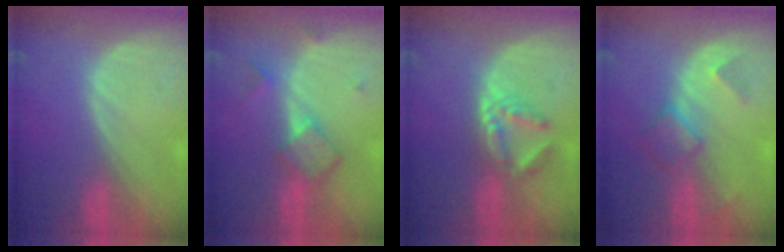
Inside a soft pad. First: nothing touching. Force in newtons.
{"total": 5.1, "press": 5.1, "slide": 0.6}
{"total": 5.8, "press": 4.9, "slide": 3.1}
{"total": 4.9, "press": 4.3, "slide": 2.2}